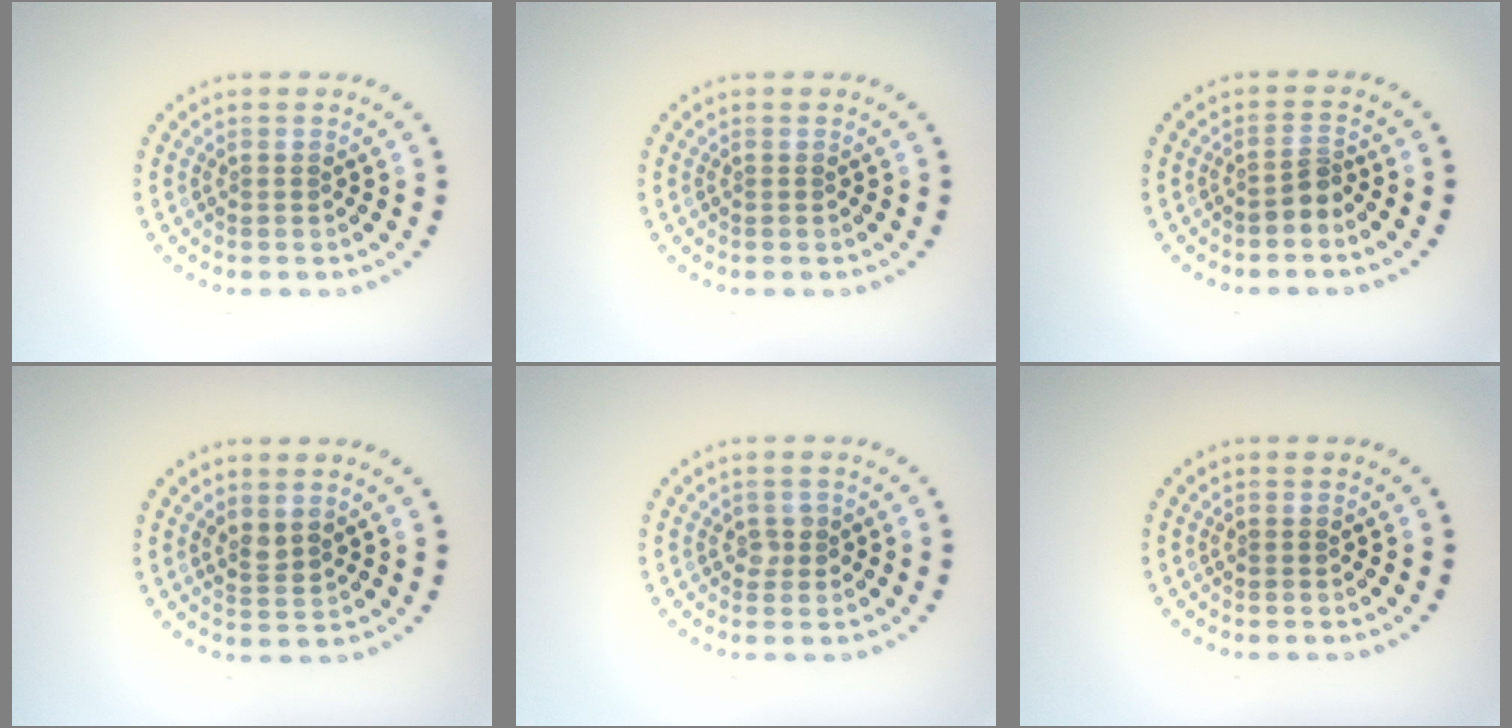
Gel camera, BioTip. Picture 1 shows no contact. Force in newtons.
{"total": 0.0}
{"total": 1.7, "press": 1.2, "slide": 1.2}
{"total": 1.5, "press": 1.2, "slide": 0.9}
{"total": 1.0, "press": 1.0, "slide": 0.3}
{"total": 0.0}